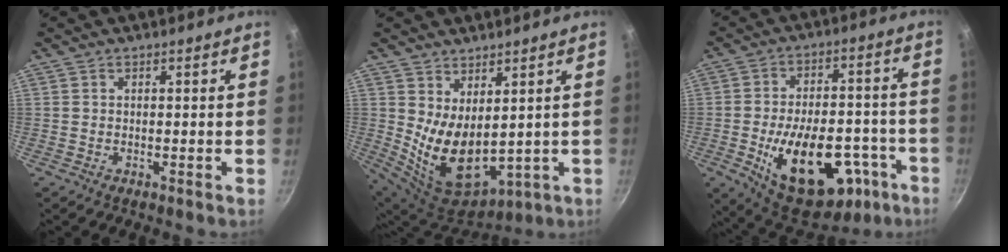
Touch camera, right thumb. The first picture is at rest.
{"total": 12.3, "force": [2.1, 7.2, 9.7], "torque": [-0.148, -0.047, 0.067]}
{"total": 24.8, "force": [-9.6, 13.9, 18.2], "torque": [-0.240, 0.037, -0.118]}